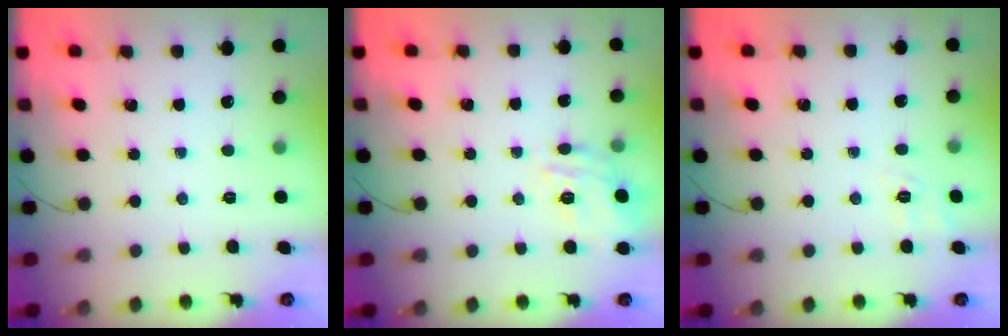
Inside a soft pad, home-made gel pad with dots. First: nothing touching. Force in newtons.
{"total": 11.7, "press": 11.6, "slide": 0.8}
{"total": 3.6, "press": 3.0, "slide": 1.9}